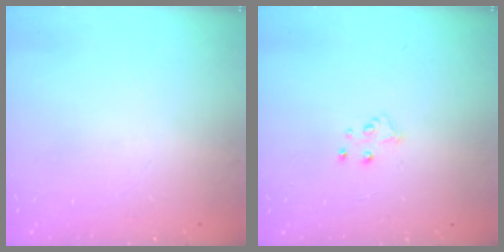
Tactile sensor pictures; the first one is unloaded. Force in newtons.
{"total": 4.0, "press": 4.0, "slide": 0.2}